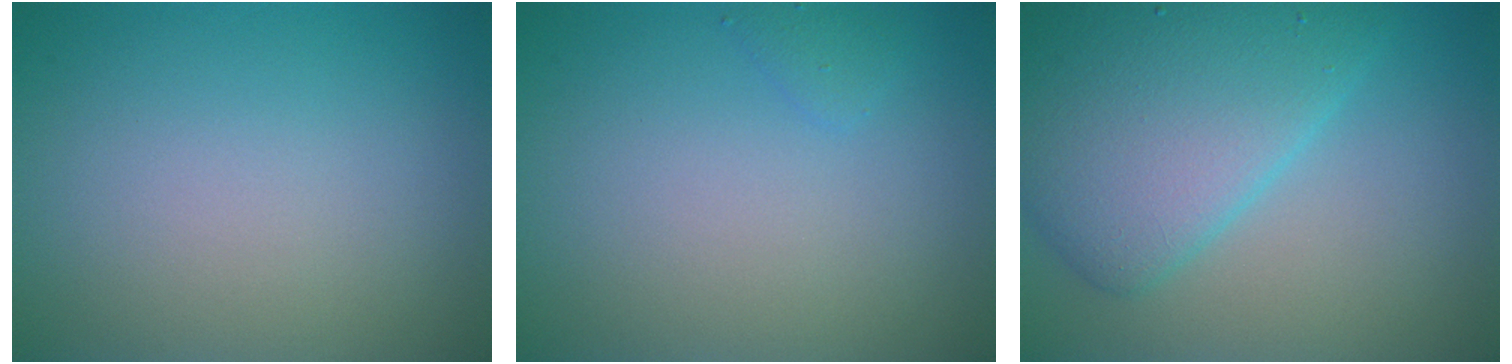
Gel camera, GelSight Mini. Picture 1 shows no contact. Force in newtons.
{"total": 0.8, "press": 0.8, "slide": 0.0}
{"total": 7.4, "press": 7.4, "slide": 0.3}